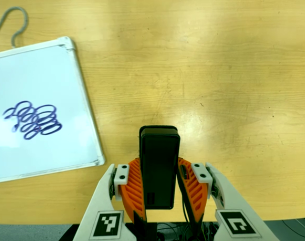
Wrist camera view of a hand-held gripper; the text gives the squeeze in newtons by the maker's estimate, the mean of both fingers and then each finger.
{"total": 4.4, "left": 2.7, "right": 6.0}